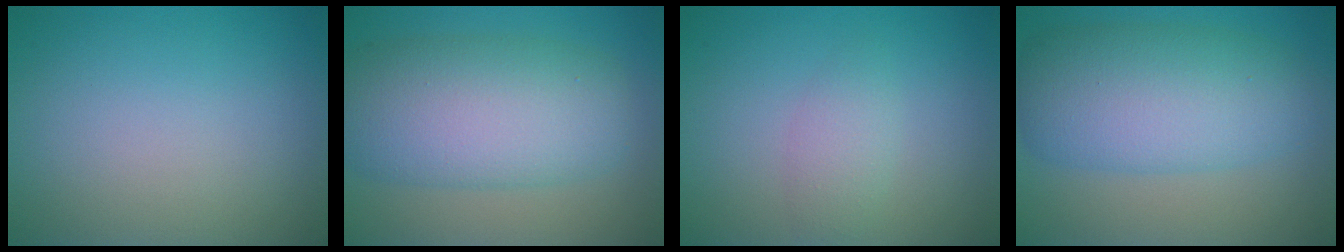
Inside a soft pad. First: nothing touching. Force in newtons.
{"total": 9.4, "press": 9.4, "slide": 0.1}
{"total": 1.8, "press": 1.8, "slide": 0.1}
{"total": 8.5, "press": 8.5, "slide": 0.2}